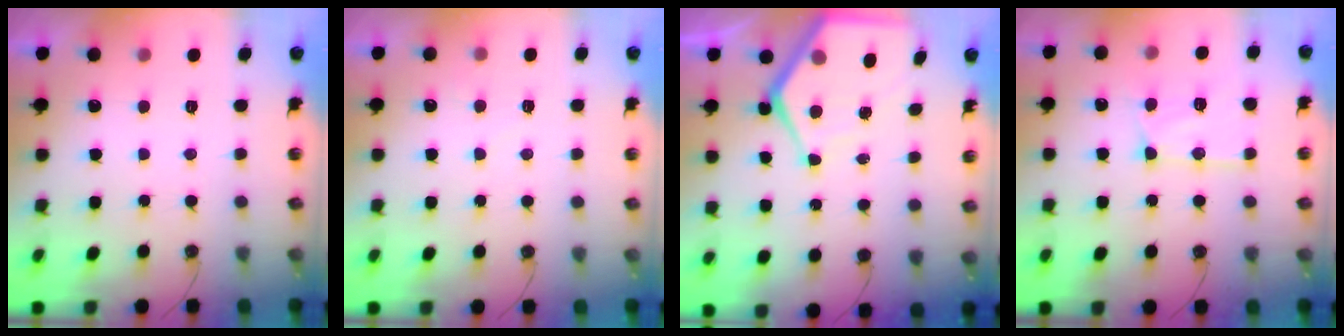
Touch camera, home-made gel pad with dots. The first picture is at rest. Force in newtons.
{"total": 3.3, "press": 3.3, "slide": 0.4}
{"total": 10.4, "press": 10.3, "slide": 1.2}
{"total": 13.7, "press": 13.7, "slide": 0.8}